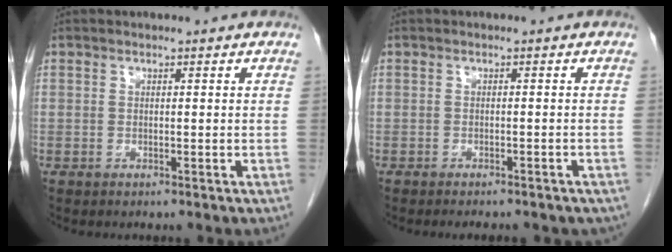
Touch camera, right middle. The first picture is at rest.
{"total": 6.2, "force": [-5.3, 2.0, 2.5], "torque": [-0.030, -0.003, -0.054]}